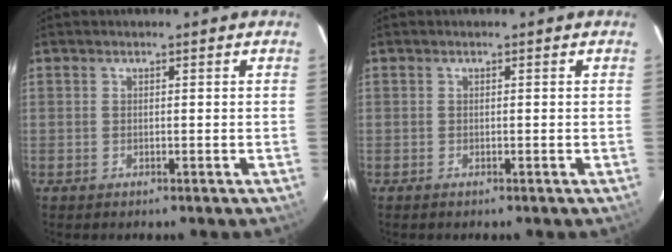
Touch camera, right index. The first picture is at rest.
{"total": 0.0}